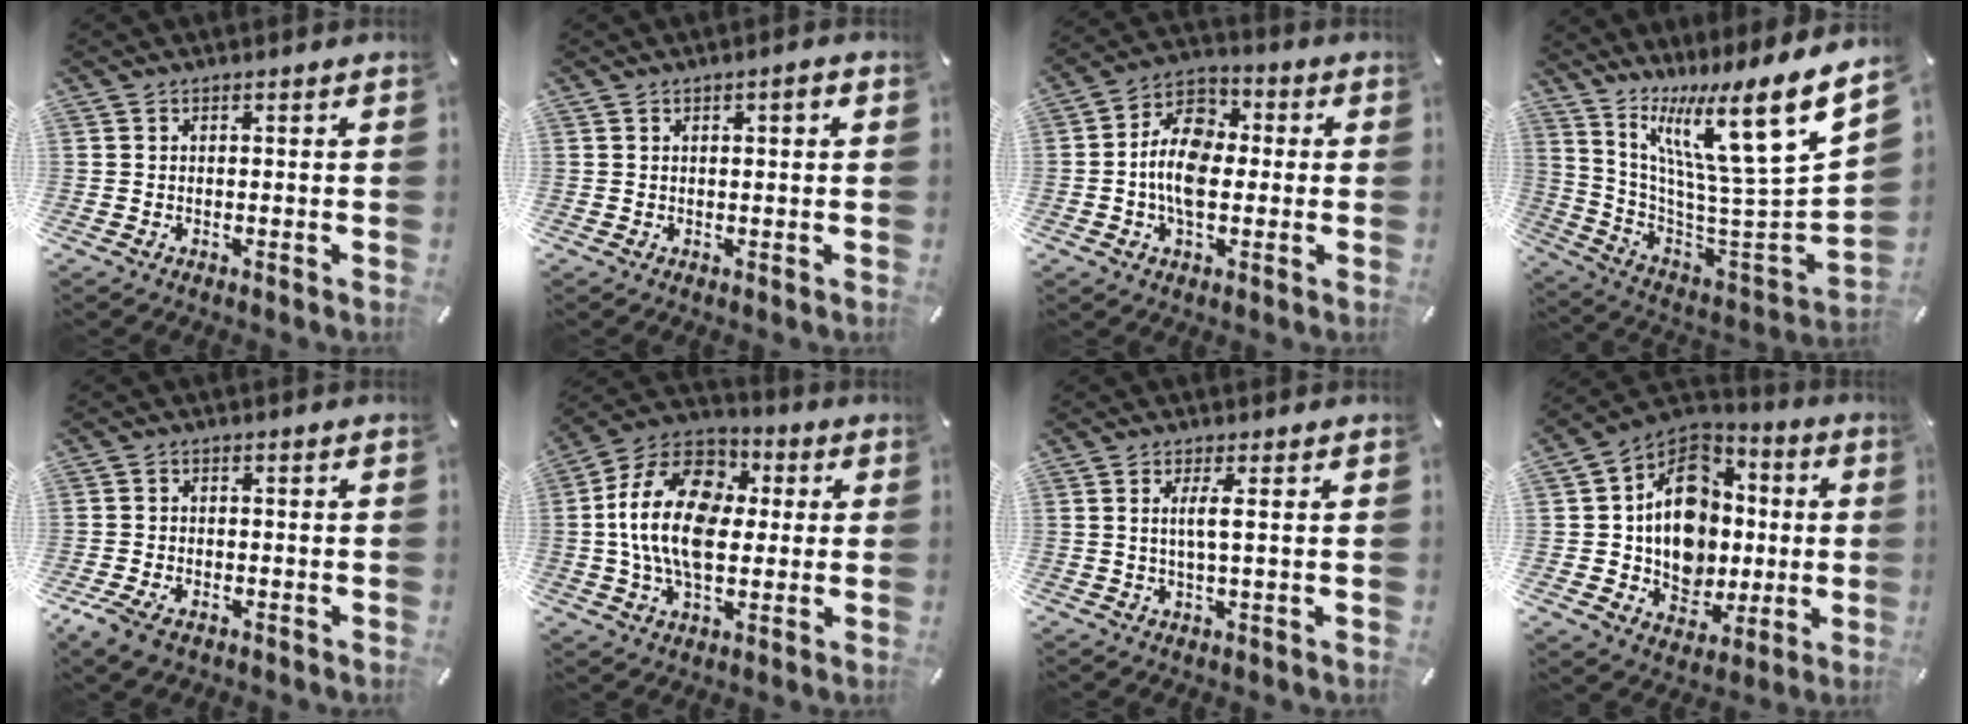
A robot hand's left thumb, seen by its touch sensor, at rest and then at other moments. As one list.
[{"total": 2.0, "force": [0.8, 0.6, 1.8], "torque": [-0.035, 0.004, 0.011]}, {"total": 12.0, "force": [-1.4, 8.2, 8.6], "torque": [-0.170, 0.013, -0.027]}, {"total": 17.7, "force": [11.5, 2.5, 13.2], "torque": [-0.205, -0.116, 0.173]}, {"total": 4.2, "force": [-2.4, 2.5, 2.5], "torque": [-0.067, 0.003, -0.049]}, {"total": 19.5, "force": [0.7, 13.4, 14.2], "torque": [-0.291, 0.011, 0.005]}, {"total": 4.1, "force": [0.7, 0.5, 4.0], "torque": [-0.079, -0.003, 0.009]}, {"total": 15.4, "force": [0.5, 13.5, 7.4], "torque": [-0.137, -0.004, 0.019]}]